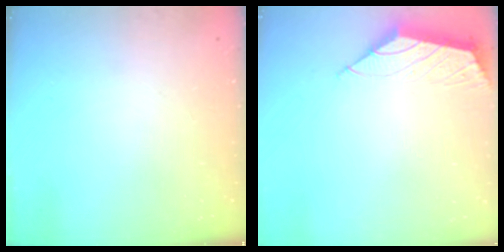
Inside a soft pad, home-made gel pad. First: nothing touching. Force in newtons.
{"total": 2.2, "press": 2.1, "slide": 0.5}